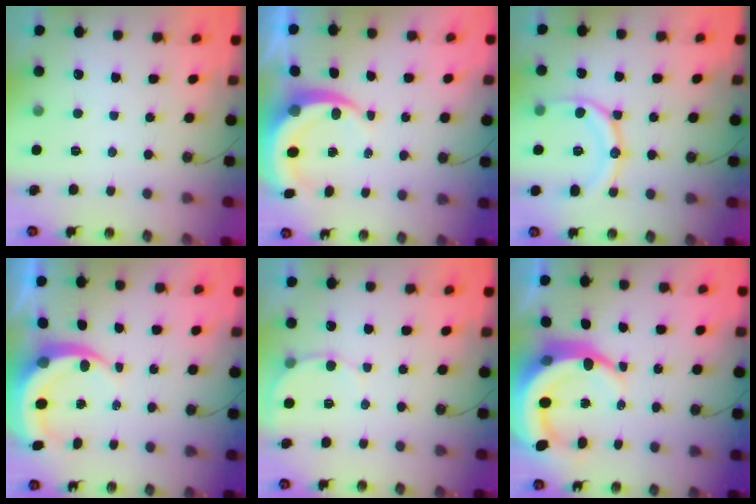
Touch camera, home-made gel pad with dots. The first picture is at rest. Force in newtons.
{"total": 7.1, "press": 7.0, "slide": 0.9}
{"total": 14.2, "press": 14.2, "slide": 1.4}
{"total": 7.3, "press": 7.2, "slide": 1.1}
{"total": 4.9, "press": 4.9, "slide": 0.4}
{"total": 13.0, "press": 12.9, "slide": 1.7}